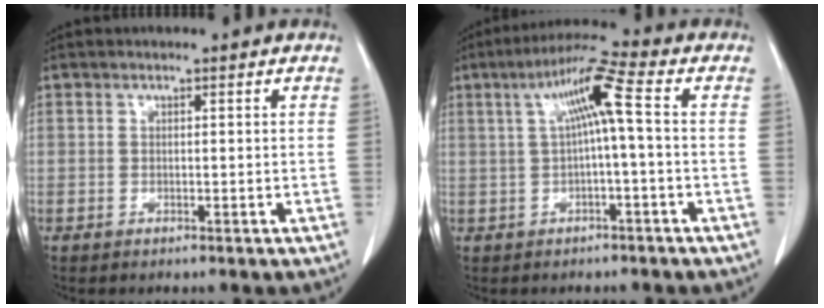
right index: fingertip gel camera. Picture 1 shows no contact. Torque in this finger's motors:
{"motor_torque": [0.97, 0.01, 0.38, 0.13]}